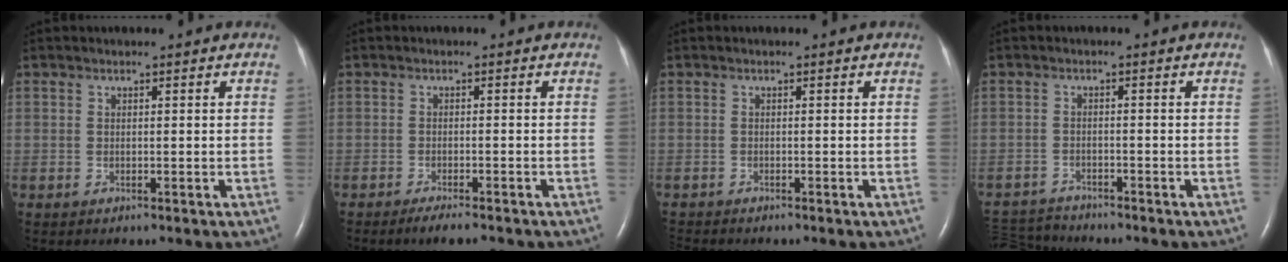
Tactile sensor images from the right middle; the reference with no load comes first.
{"total": 3.7, "force": [-2.9, 0.5, 2.2], "torque": [-0.032, -0.006, -0.042]}
{"total": 1.7, "force": [-1.7, 0.3, 0.4], "torque": [-0.009, -0.005, -0.025]}
{"total": 5.7, "force": [-5.7, 0.4, -0.1], "torque": [0.000, -0.009, -0.102]}